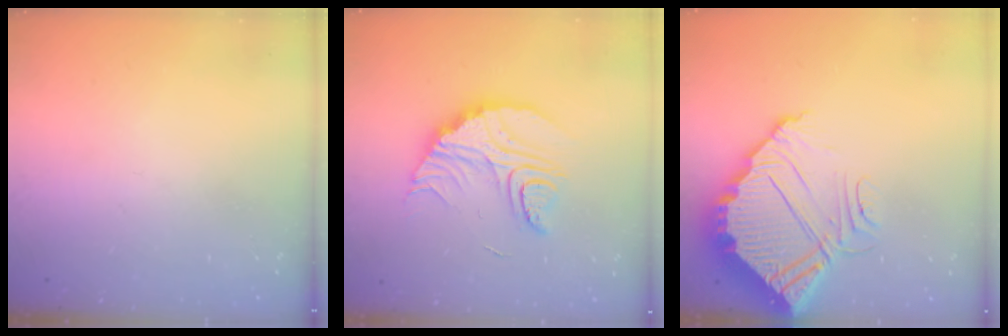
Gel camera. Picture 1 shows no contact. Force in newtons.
{"total": 14.6, "press": 14.6, "slide": 0.5}
{"total": 10.0, "press": 10.0, "slide": 0.6}